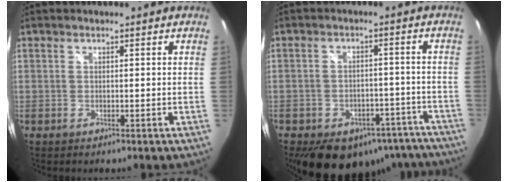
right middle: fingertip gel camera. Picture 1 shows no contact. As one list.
[{"total": 20.2, "force": [-14.4, 11.5, 8.3], "torque": [-0.167, 0.019, -0.159]}]